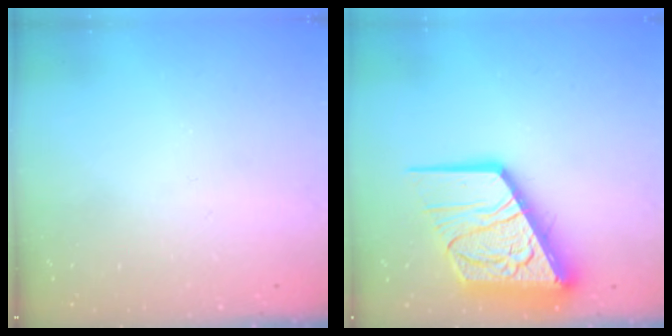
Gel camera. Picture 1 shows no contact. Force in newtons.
{"total": 22.6, "press": 22.4, "slide": 2.3}